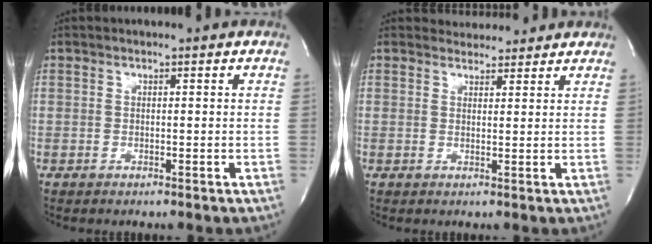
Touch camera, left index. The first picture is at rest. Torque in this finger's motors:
{"motor_torque": [0.06, -0.10, 0.04, -0.02]}